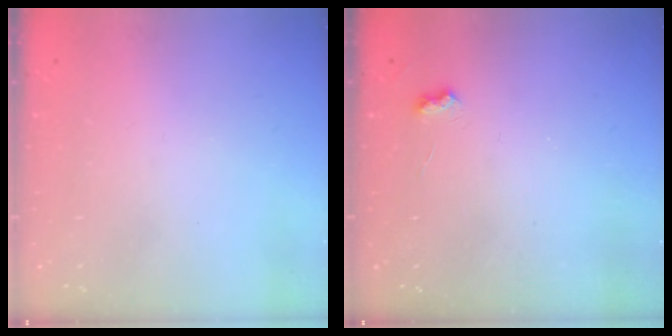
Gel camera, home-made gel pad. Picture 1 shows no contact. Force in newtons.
{"total": 3.3, "press": 3.3, "slide": 0.6}